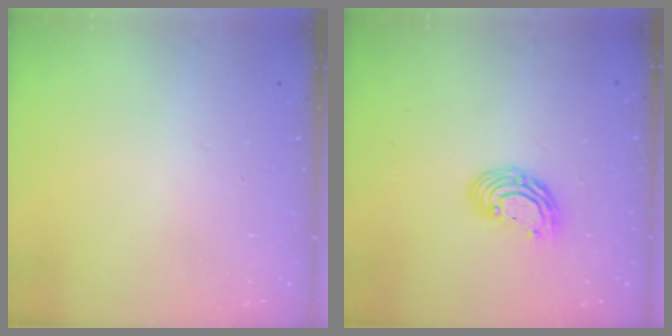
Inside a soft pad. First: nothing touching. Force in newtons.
{"total": 8.7, "press": 8.6, "slide": 1.2}